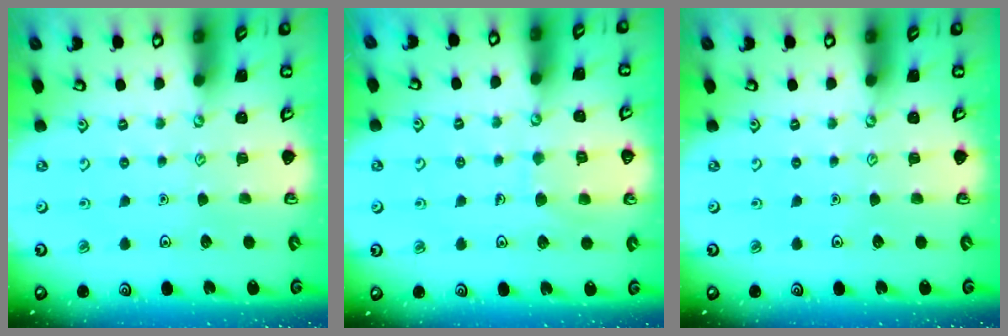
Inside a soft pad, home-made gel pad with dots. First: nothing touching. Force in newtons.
{"total": 7.2, "press": 7.2, "slide": 0.5}
{"total": 0.0}